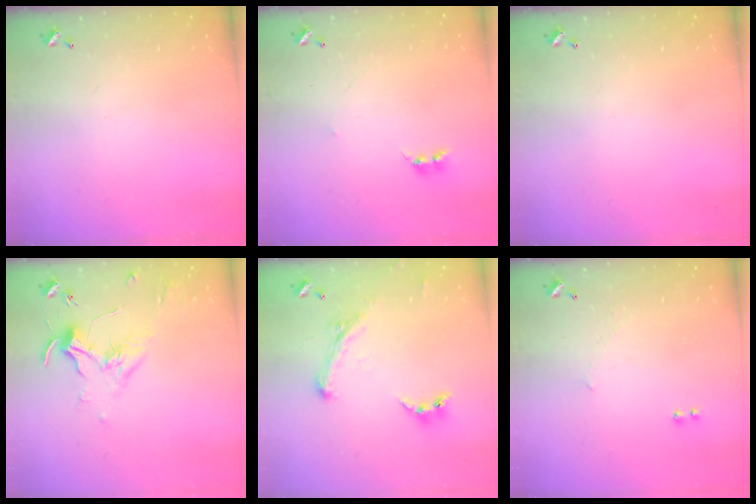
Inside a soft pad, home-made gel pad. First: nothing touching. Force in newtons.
{"total": 2.9, "press": 2.9, "slide": 0.3}
{"total": 0.0}
{"total": 1.7, "press": 1.5, "slide": 0.7}
{"total": 1.5, "press": 1.4, "slide": 0.3}
{"total": 1.4, "press": 1.3, "slide": 0.5}